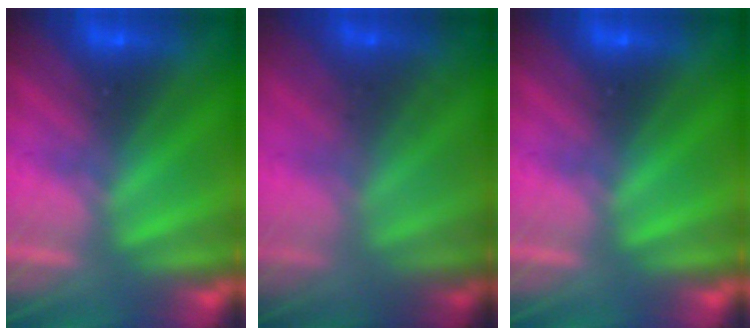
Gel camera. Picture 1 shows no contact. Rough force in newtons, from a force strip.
{"total": 1.7}
{"total": 0.0}